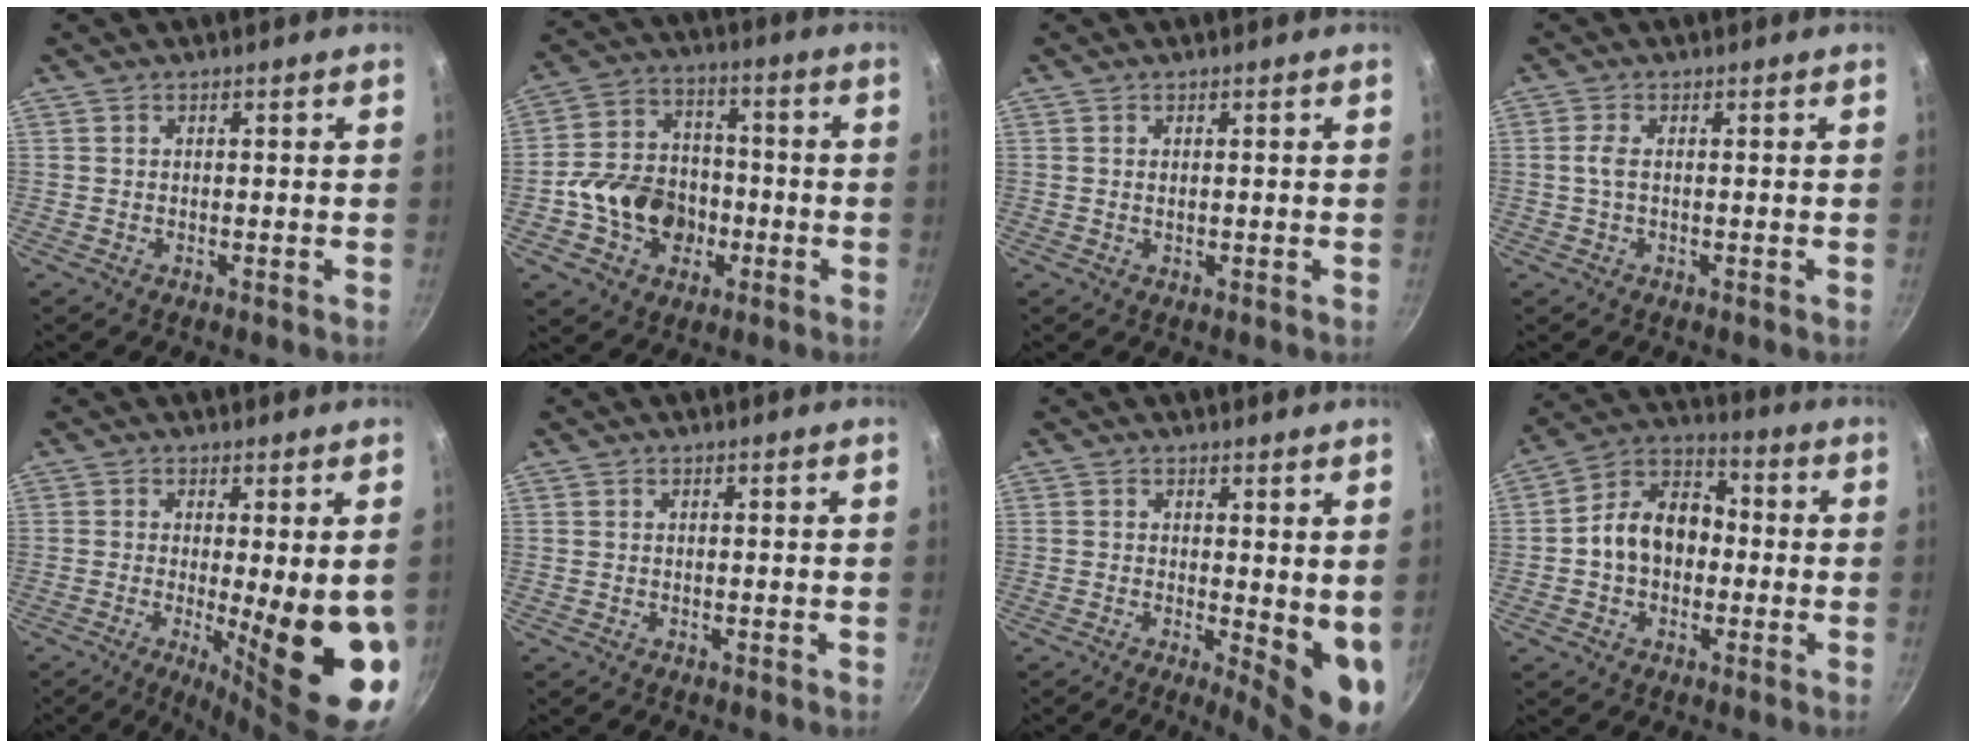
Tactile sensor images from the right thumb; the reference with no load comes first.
{"total": 14.1, "force": [-3.5, 11.4, 7.6], "torque": [-0.104, 0.044, -0.063]}
{"total": 0.7, "force": [0.1, 0.4, 0.5], "torque": [-0.008, 0.001, 0.002]}
{"total": 2.0, "force": [-0.1, 0.8, 1.9], "torque": [-0.049, 0.005, -0.003]}
{"total": 16.5, "force": [-2.1, 4.4, 15.8], "torque": [-0.201, -0.030, -0.016]}
{"total": 0.0}
{"total": 8.5, "force": [0.0, 3.2, 7.9], "torque": [-0.086, -0.017, 0.004]}
{"total": 12.3, "force": [-0.9, 9.2, 8.1], "torque": [-0.100, 0.039, -0.035]}